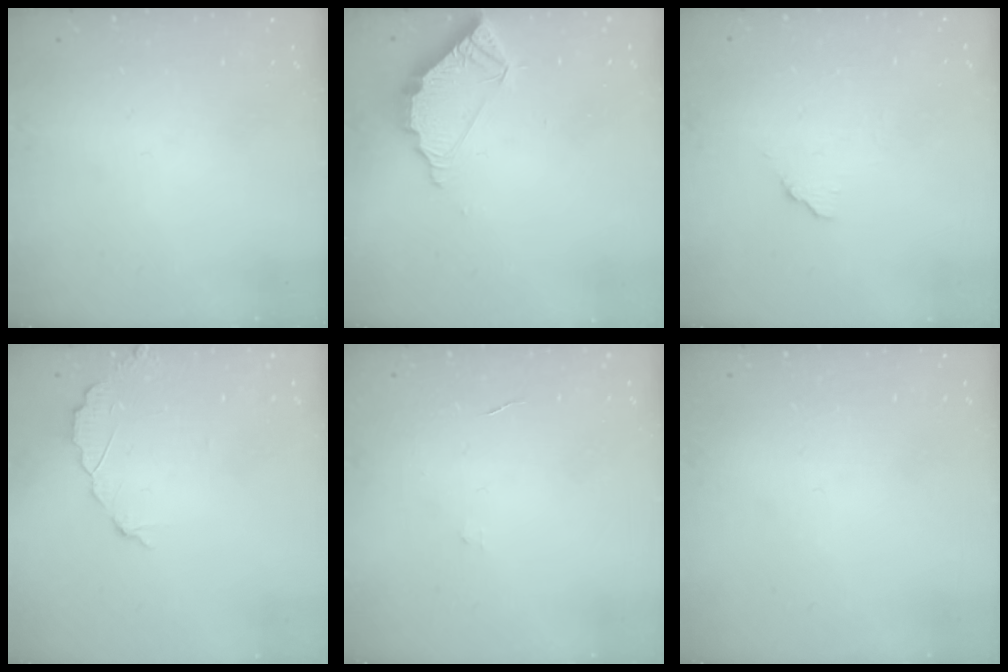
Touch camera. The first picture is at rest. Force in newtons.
{"total": 6.3, "press": 6.3, "slide": 0.4}
{"total": 5.6, "press": 5.6, "slide": 0.4}
{"total": 5.0, "press": 5.0, "slide": 0.5}
{"total": 2.9, "press": 2.9, "slide": 0.2}
{"total": 2.3, "press": 2.3, "slide": 0.1}